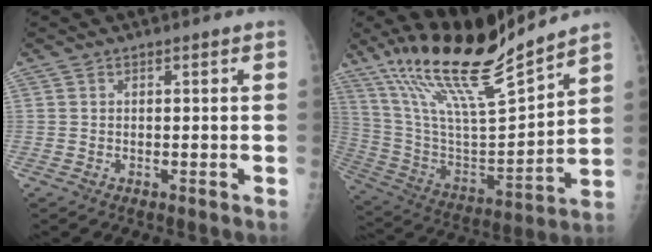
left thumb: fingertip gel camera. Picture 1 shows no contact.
{"total": 21.2, "force": [17.1, 2.8, 12.2], "torque": [-0.192, -0.084, 0.320]}